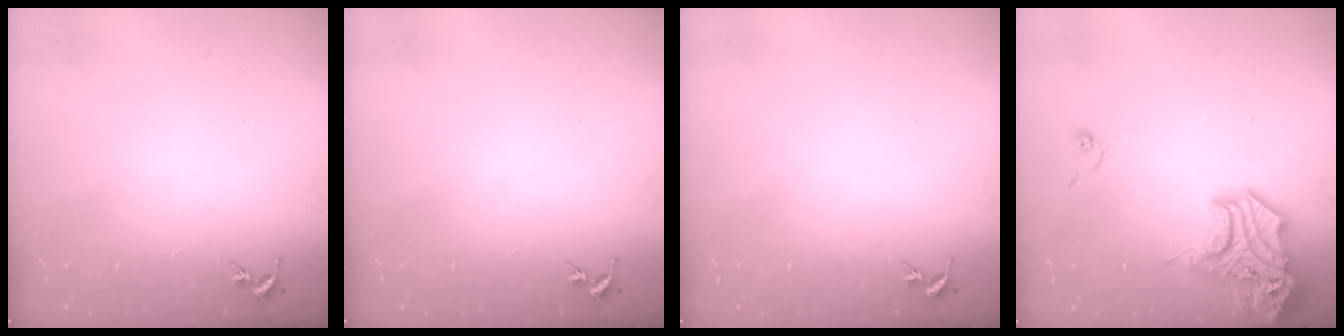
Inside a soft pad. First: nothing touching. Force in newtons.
{"total": 0.0}
{"total": 0.0}
{"total": 15.8, "press": 15.6, "slide": 2.4}